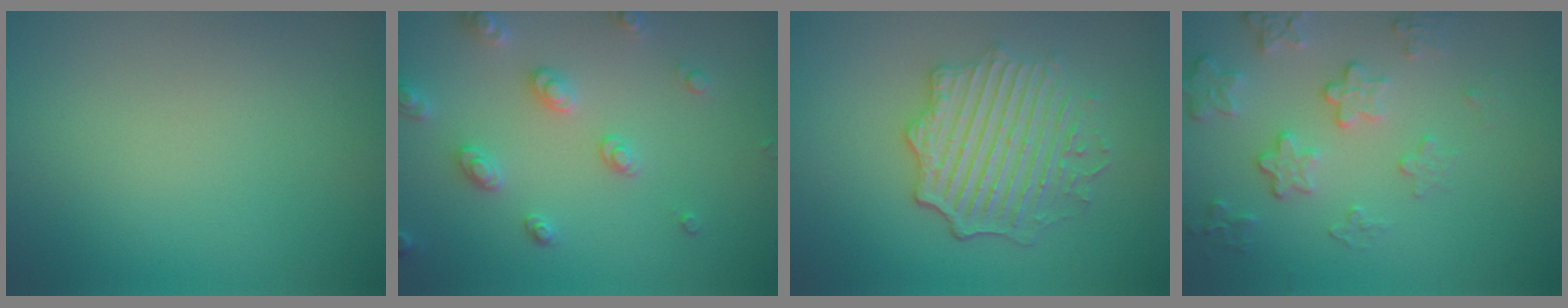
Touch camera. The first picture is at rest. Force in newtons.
{"total": 2.9, "press": 2.9, "slide": 0.5}
{"total": 5.0, "press": 4.1, "slide": 2.9}
{"total": 4.2, "press": 3.2, "slide": 2.8}